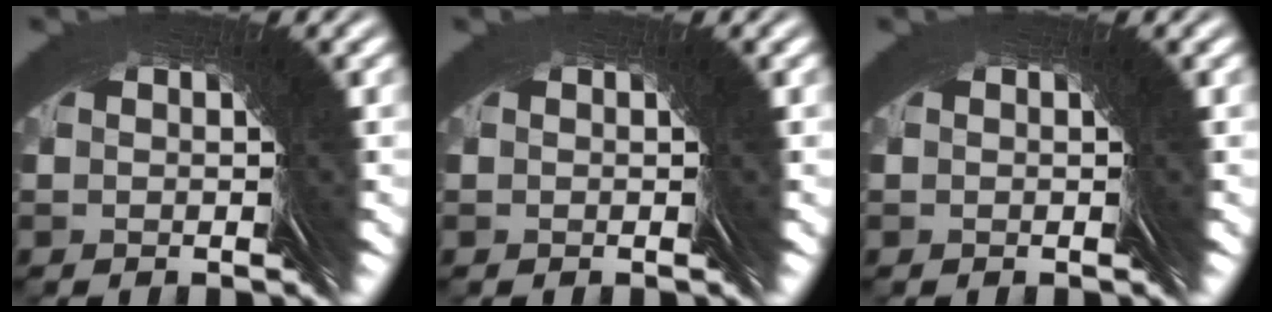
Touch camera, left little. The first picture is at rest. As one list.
[{"total": 0.0}, {"total": 0.0}]